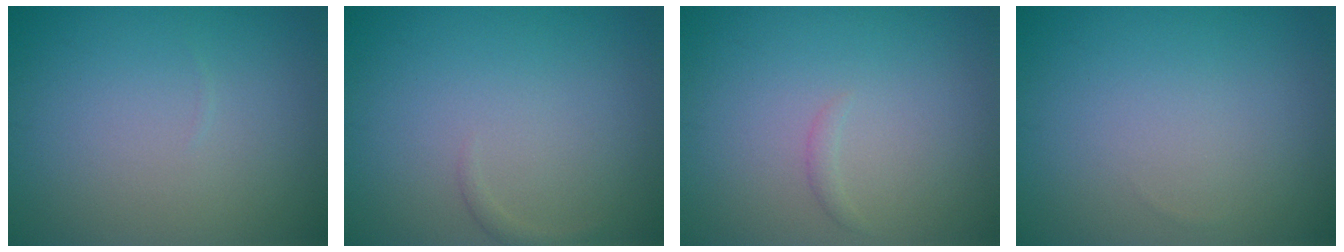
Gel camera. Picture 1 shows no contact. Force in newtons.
{"total": 0.6, "press": 0.6, "slide": 0.1}
{"total": 0.6, "press": 0.6, "slide": 0.1}
{"total": 0.0}